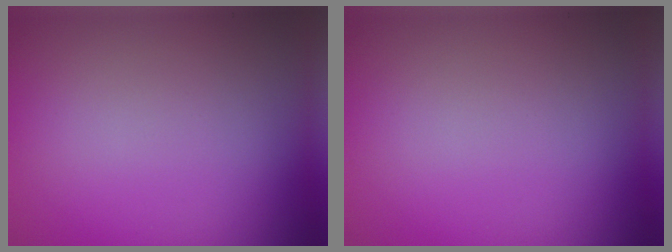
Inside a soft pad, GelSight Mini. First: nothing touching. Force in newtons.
{"total": 0.0}